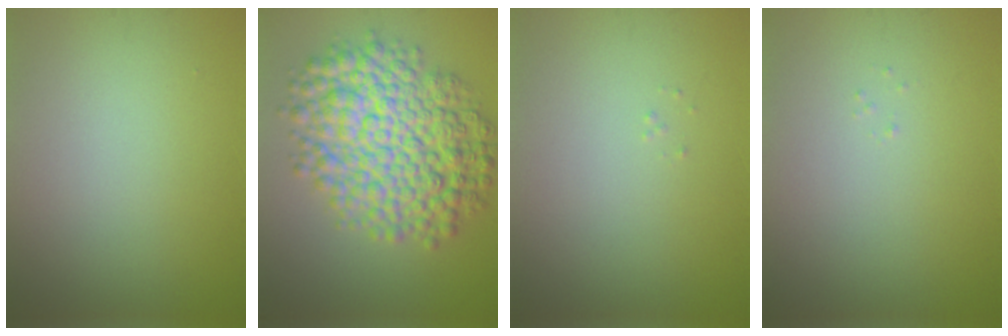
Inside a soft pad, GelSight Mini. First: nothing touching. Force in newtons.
{"total": 10.0, "press": 10.0, "slide": 0.1}
{"total": 0.0}
{"total": 0.0}